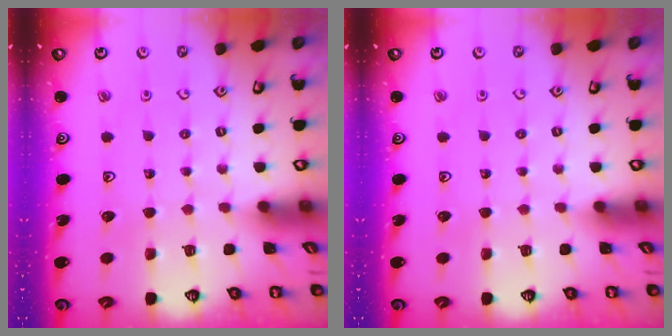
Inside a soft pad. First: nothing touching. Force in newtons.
{"total": 0.0}